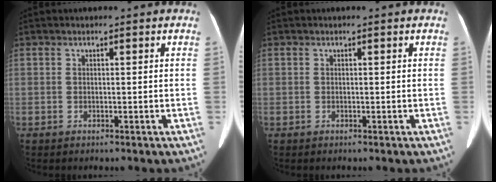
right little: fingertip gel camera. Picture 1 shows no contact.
{"total": 0.0}